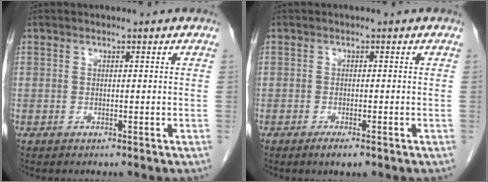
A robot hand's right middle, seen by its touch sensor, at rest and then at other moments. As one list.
[{"total": 1.8, "force": [-1.2, 0.4, 1.4], "torque": [-0.024, -0.003, -0.018]}]